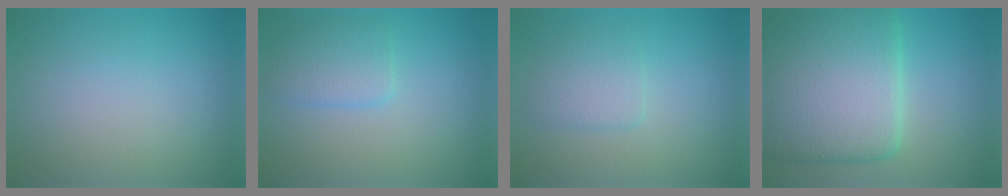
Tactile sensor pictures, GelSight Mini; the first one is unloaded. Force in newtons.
{"total": 2.5, "press": 2.5, "slide": 0.1}
{"total": 2.1, "press": 2.1, "slide": 0.0}
{"total": 12.5, "press": 12.5, "slide": 0.2}